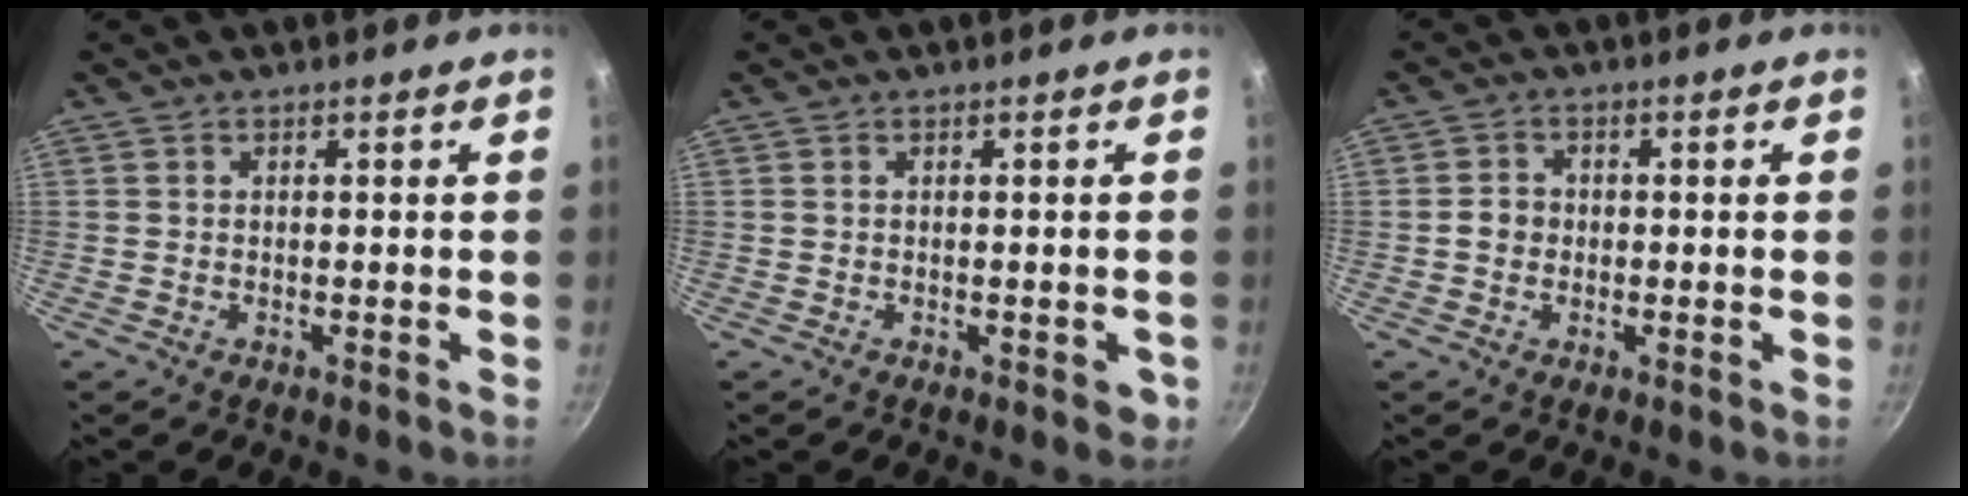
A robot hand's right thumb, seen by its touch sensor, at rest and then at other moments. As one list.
[{"total": 2.5, "force": [-0.8, 1.1, 2.1], "torque": [-0.018, -0.003, -0.011]}, {"total": 2.8, "force": [-0.5, 2.5, 1.3], "torque": [-0.009, 0.012, -0.011]}]